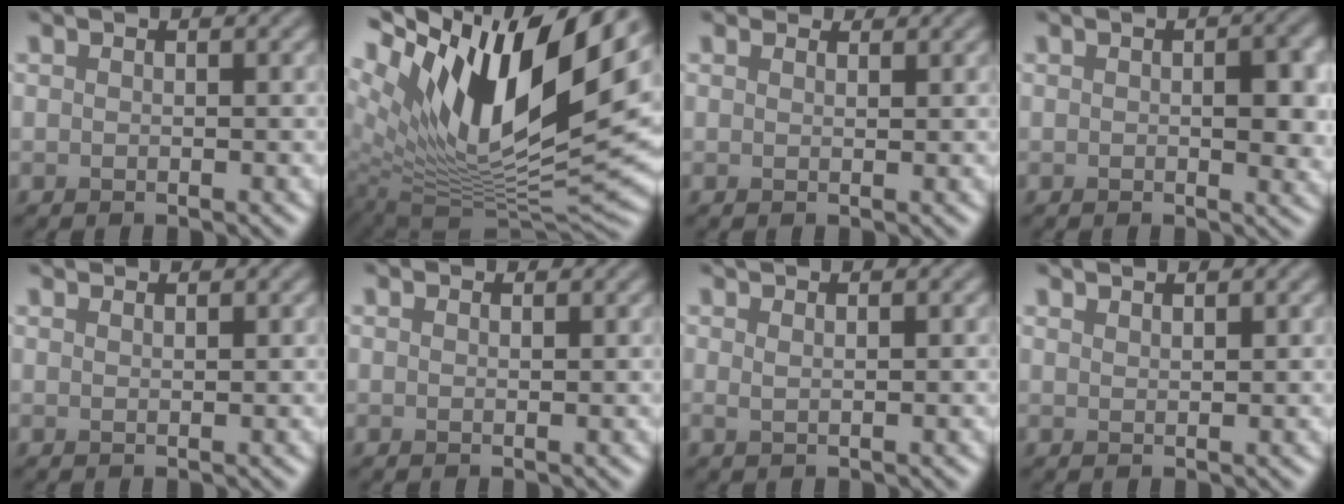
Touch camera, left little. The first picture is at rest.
{"total": 17.2, "force": [6.6, 7.4, 14.0], "torque": [-0.265, 0.004, 0.112]}
{"total": 1.8, "force": [1.6, 0.7, 0.5], "torque": [-0.016, -0.005, 0.028]}
{"total": 3.8, "force": [0.1, 2.0, 3.3], "torque": [-0.047, 0.001, 0.002]}
{"total": 1.5, "force": [1.5, -0.2, 0.2], "torque": [-0.007, 0.004, 0.021]}
{"total": 0.9, "force": [0.9, 0.2, 0.1], "torque": [-0.007, 0.002, 0.012]}
{"total": 1.1, "force": [0.9, -0.1, 0.6], "torque": [-0.016, 0.001, 0.017]}
{"total": 1.0, "force": [1.0, -0.2, 0.2], "torque": [-0.002, 0.002, 0.016]}